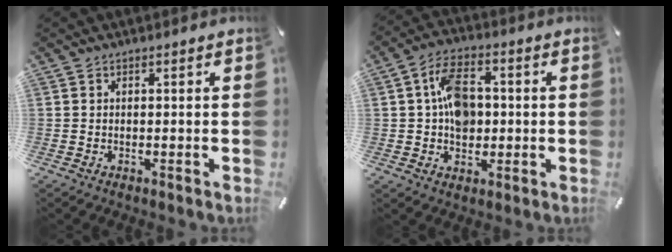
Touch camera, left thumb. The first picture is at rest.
{"total": 9.6, "force": [0.5, 7.0, 6.5], "torque": [-0.114, 0.008, 0.009]}